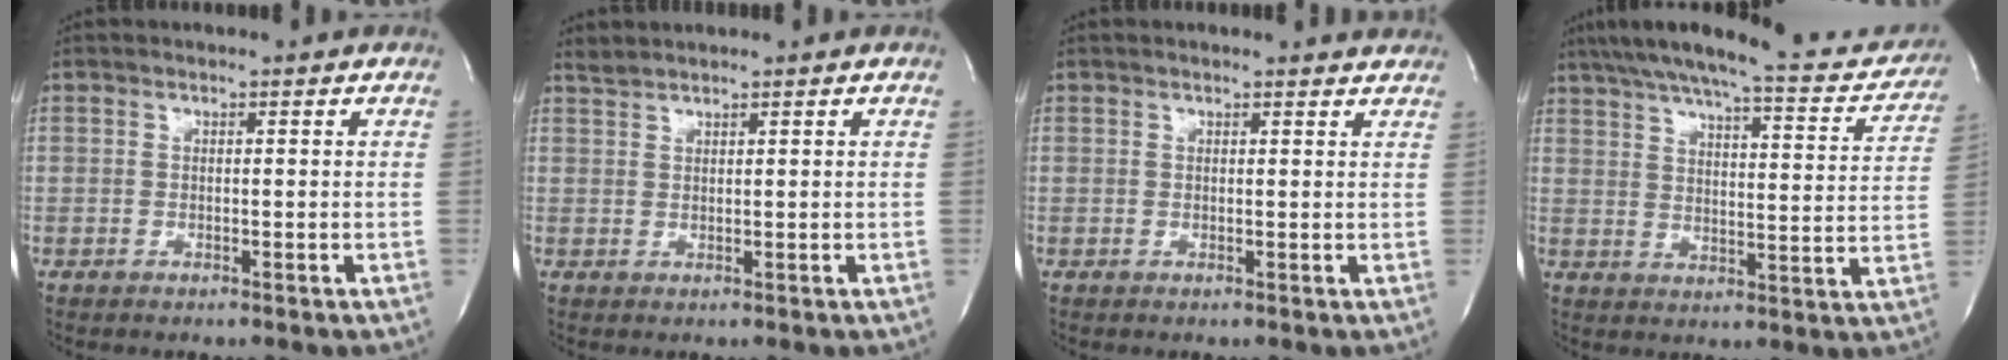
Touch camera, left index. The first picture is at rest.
{"total": 1.3, "force": [1.3, -0.2, 0.0], "torque": [-0.004, 0.010, 0.031]}
{"total": 3.9, "force": [3.8, 0.6, 0.8], "torque": [-0.011, 0.003, 0.026]}
{"total": 21.4, "force": [18.9, 3.9, 9.4], "torque": [-0.142, -0.013, 0.236]}